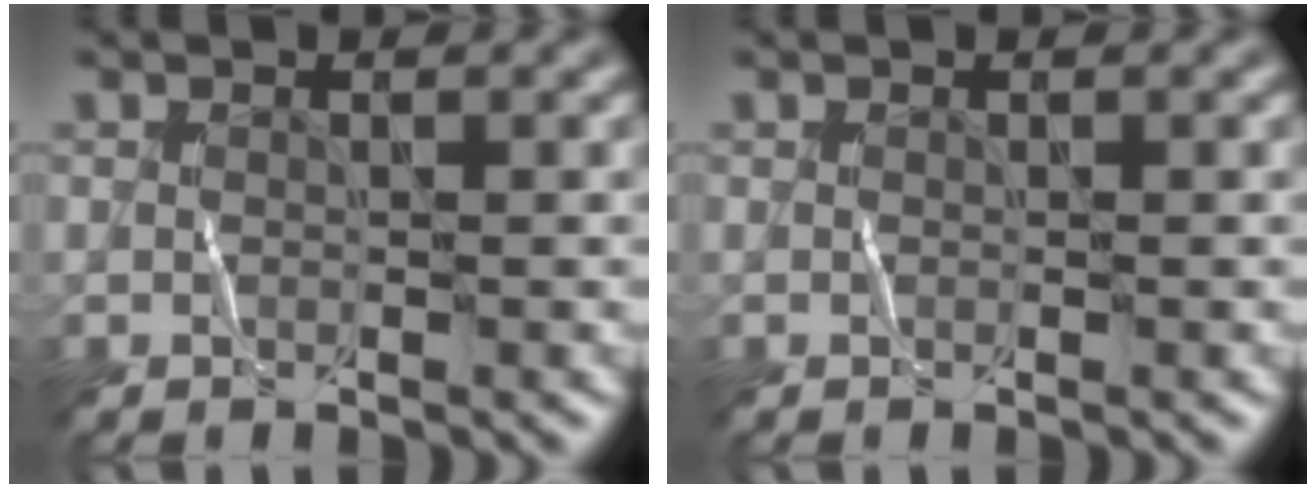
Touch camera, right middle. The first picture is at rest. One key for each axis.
{"total": 0.0}